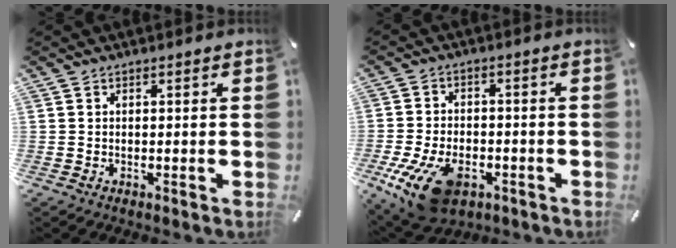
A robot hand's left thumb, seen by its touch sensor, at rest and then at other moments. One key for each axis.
{"total": 13.4, "fx": -6.0, "fy": 8.1, "fz": 8.9, "tx": -0.173, "ty": 0.020, "tz": -0.102}